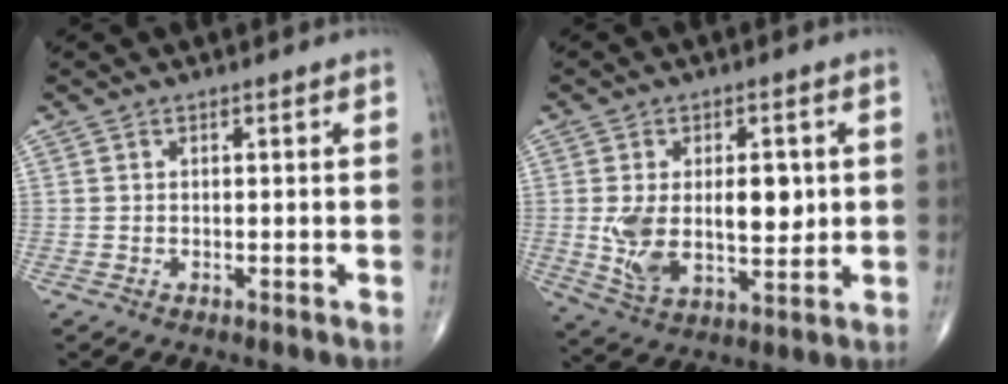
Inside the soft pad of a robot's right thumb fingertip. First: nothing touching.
{"total": 13.5, "force": [0.9, 7.3, 11.3], "torque": [-0.182, -0.010, 0.030]}